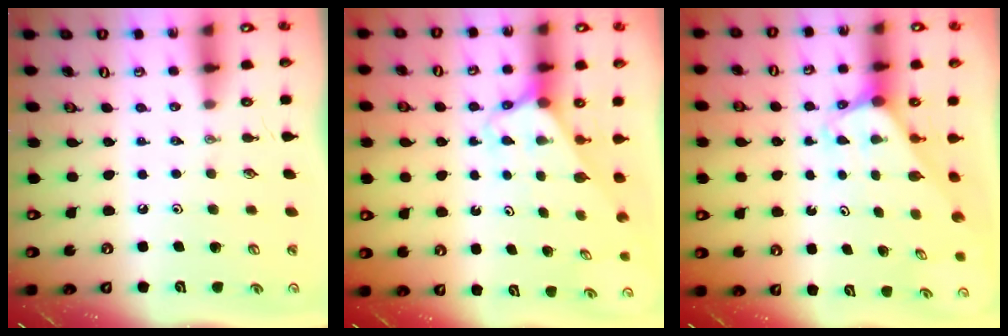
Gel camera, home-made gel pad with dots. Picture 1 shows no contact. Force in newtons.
{"total": 2.7, "press": 2.7, "slide": 0.1}
{"total": 2.0, "press": 2.0, "slide": 0.1}